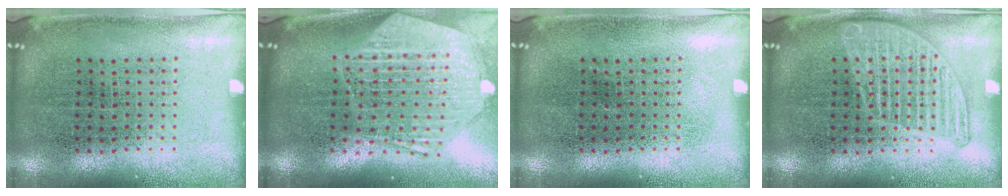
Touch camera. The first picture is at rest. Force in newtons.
{"total": 2.8, "press": 2.3, "slide": 1.7}
{"total": 0.0}
{"total": 2.4, "press": 2.3, "slide": 0.3}